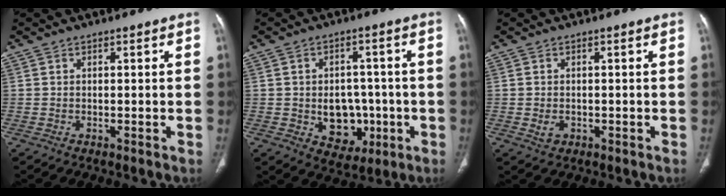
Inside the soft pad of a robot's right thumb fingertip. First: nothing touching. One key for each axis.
{"total": 9.3, "fx": -1.8, "fy": 7.3, "fz": 5.5, "tx": -0.035, "ty": 0.015, "tz": -0.008}
{"total": 1.9, "fx": -0.5, "fy": 1.5, "fz": 1.1, "tx": -0.021, "ty": 0.002, "tz": -0.001}